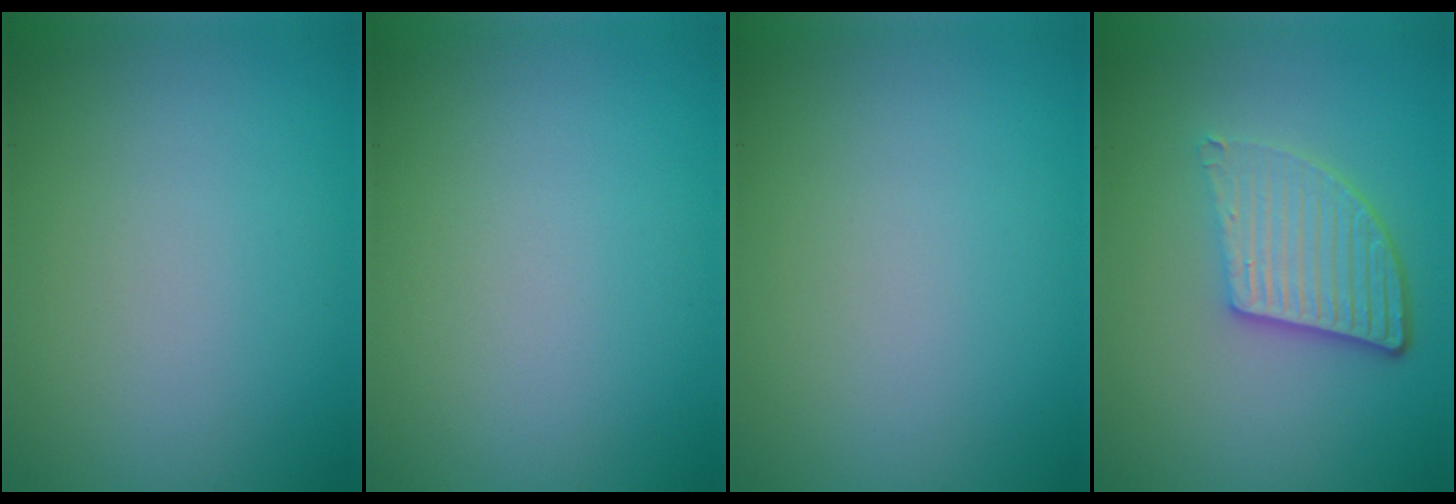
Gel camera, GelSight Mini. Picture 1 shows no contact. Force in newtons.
{"total": 0.0}
{"total": 0.0}
{"total": 5.1, "press": 3.8, "slide": 3.5}